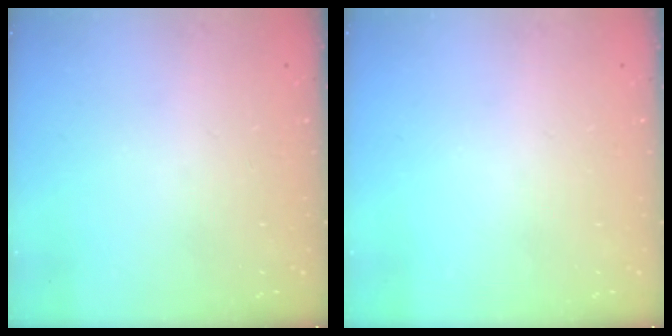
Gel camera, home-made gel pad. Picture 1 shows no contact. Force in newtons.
{"total": 0.0}